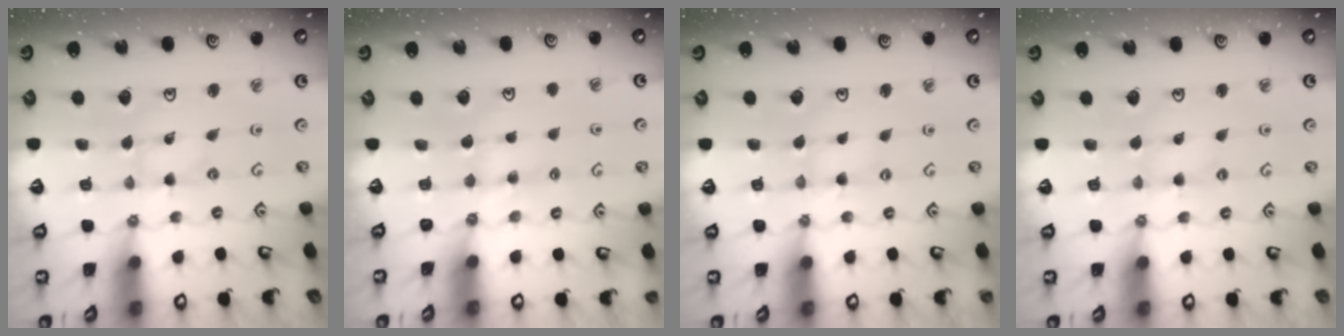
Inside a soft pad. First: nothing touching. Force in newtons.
{"total": 3.2, "press": 3.2, "slide": 0.4}
{"total": 2.4, "press": 2.3, "slide": 0.4}
{"total": 2.0, "press": 1.9, "slide": 0.3}